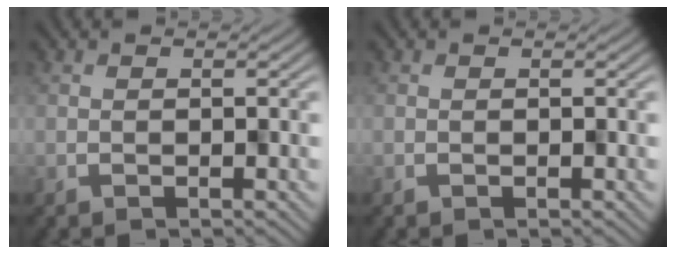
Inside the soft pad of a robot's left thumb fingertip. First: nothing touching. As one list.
[{"total": 0.0}]